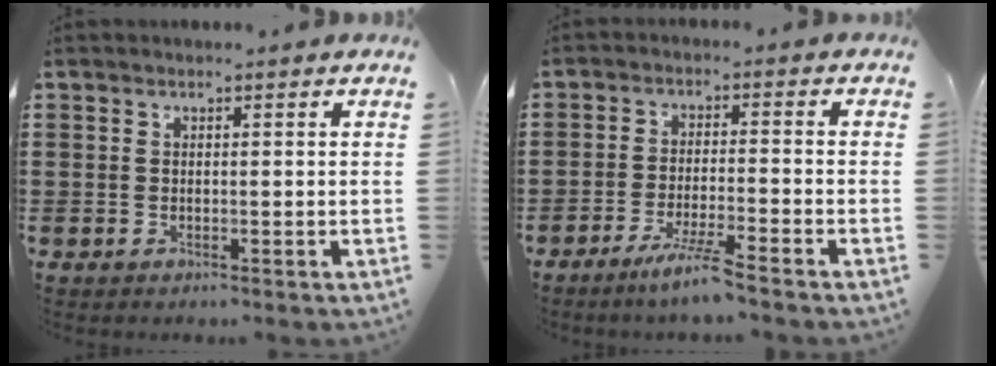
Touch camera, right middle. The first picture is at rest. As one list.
[{"total": 4.9, "force": [-4.0, -0.4, 2.9], "torque": [-0.058, -0.014, -0.074]}]